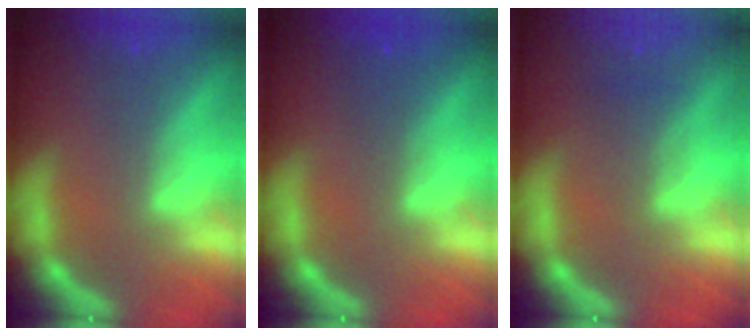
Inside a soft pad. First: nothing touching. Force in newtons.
{"total": 1.5}
{"total": 2.0}